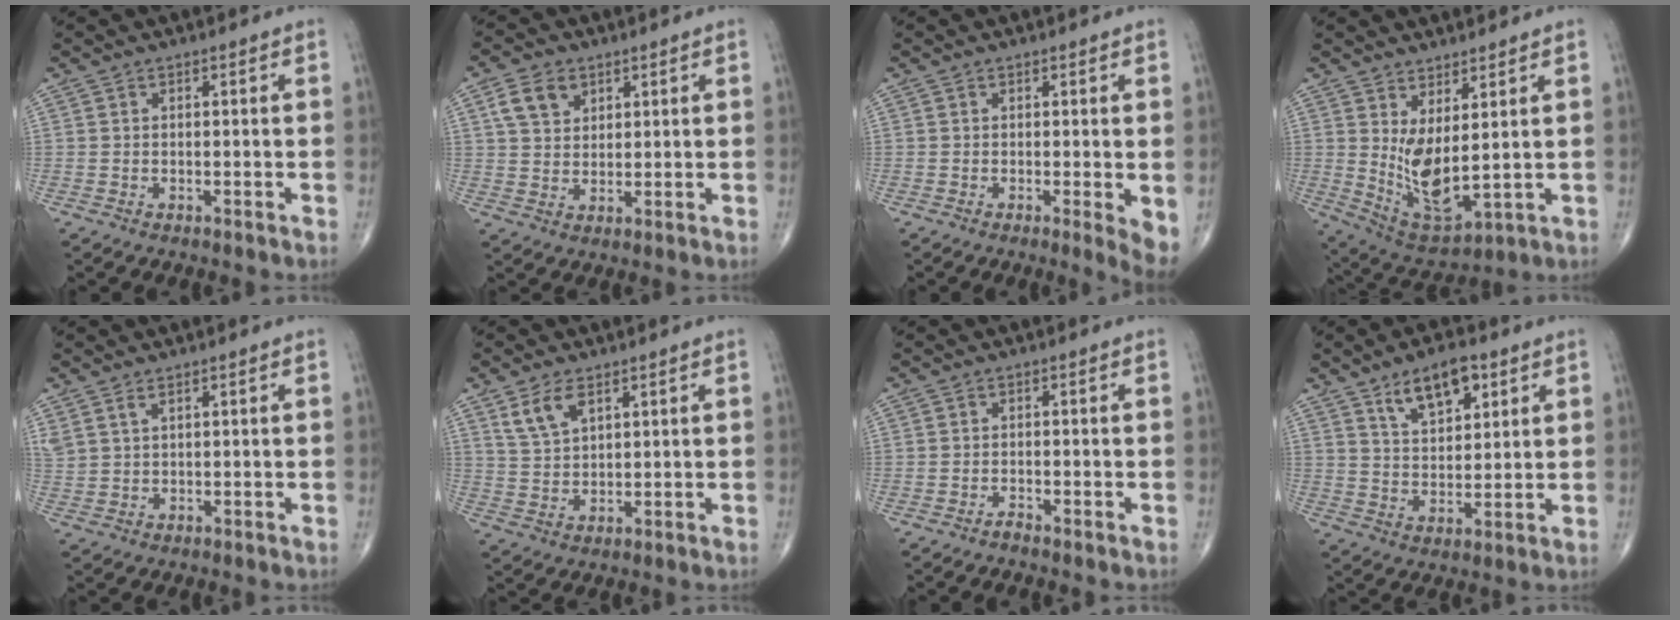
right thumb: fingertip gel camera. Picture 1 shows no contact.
{"total": 6.5, "force": [3.0, 4.6, 3.4], "torque": [-0.048, -0.007, 0.058]}
{"total": 3.7, "force": [-0.3, 0.6, 3.7], "torque": [-0.054, -0.013, -0.006]}
{"total": 10.0, "force": [2.0, 4.0, 8.9], "torque": [-0.156, -0.038, 0.057]}
{"total": 3.2, "force": [2.0, 1.5, 1.9], "torque": [-0.048, 0.003, 0.053]}
{"total": 5.9, "force": [3.3, 3.0, 3.8], "torque": [-0.068, -0.014, 0.072]}
{"total": 0.8, "force": [-0.8, 0.0, 0.2], "torque": [-0.009, 0.004, -0.015]}
{"total": 9.7, "force": [5.5, 4.8, 6.4], "torque": [-0.087, -0.029, 0.098]}